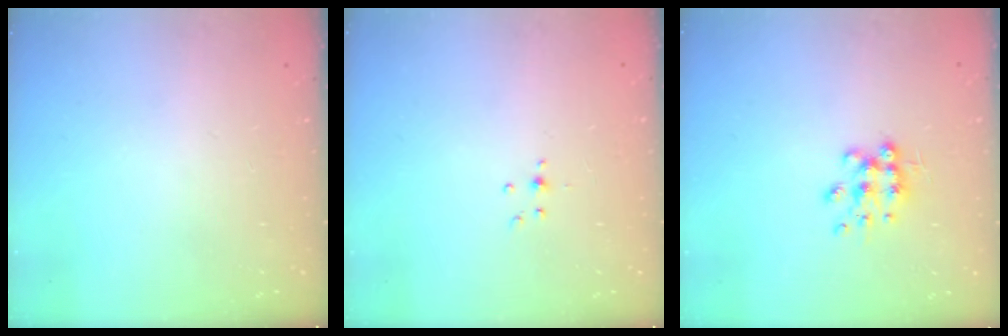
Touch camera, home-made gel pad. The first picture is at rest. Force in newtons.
{"total": 2.9, "press": 2.8, "slide": 0.7}
{"total": 8.0, "press": 8.0, "slide": 0.5}